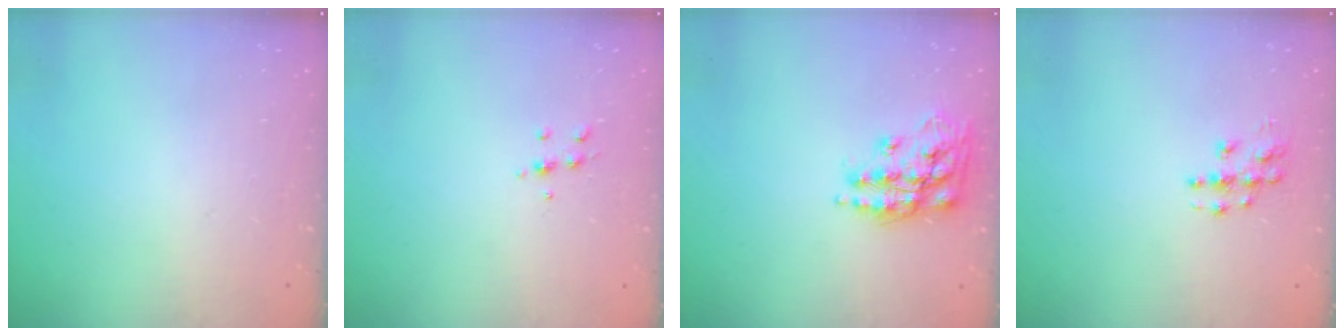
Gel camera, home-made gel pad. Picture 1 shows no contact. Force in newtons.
{"total": 5.4, "press": 5.4, "slide": 0.5}
{"total": 14.8, "press": 14.7, "slide": 1.5}
{"total": 6.6, "press": 6.6, "slide": 0.3}